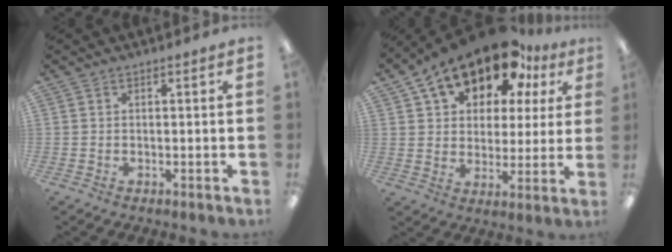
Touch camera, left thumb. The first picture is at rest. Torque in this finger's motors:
{"motor_torque": [1.59, 3.42, 1.34, -1.43, 0.15]}